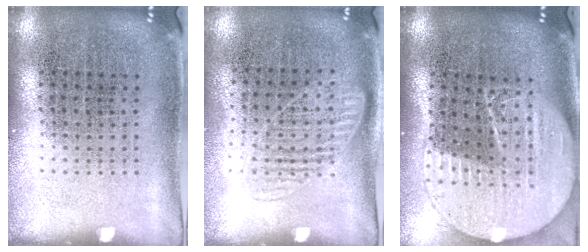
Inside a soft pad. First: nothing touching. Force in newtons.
{"total": 1.2, "press": 1.0, "slide": 0.6}
{"total": 2.1, "press": 1.8, "slide": 1.1}